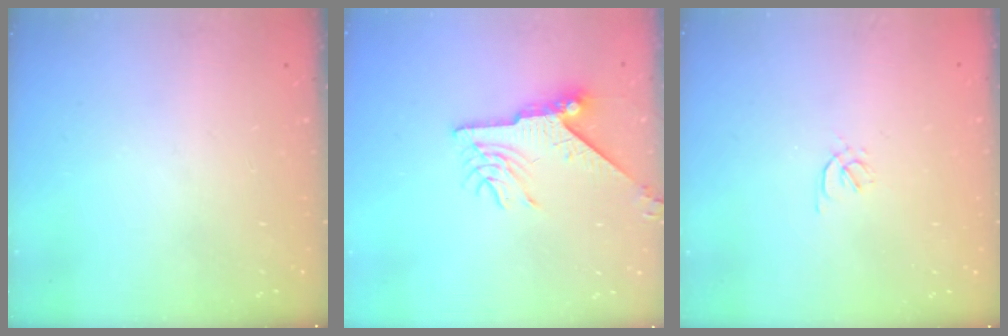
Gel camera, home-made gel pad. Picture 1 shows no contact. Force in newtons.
{"total": 9.3, "press": 9.3, "slide": 0.4}
{"total": 1.7, "press": 1.6, "slide": 0.5}